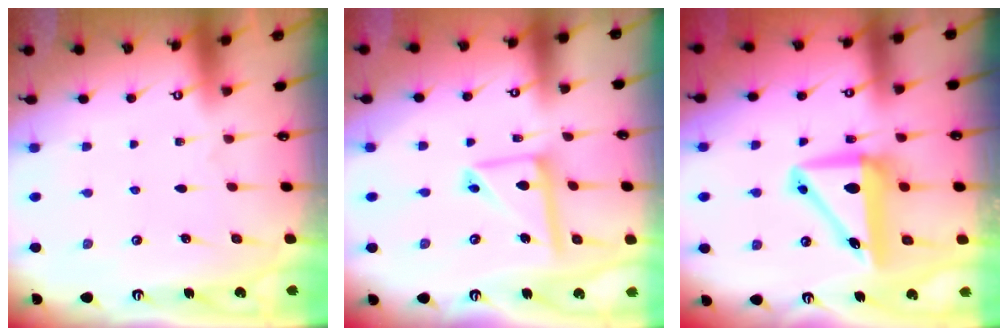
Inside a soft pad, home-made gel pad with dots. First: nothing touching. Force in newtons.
{"total": 11.7, "press": 11.6, "slide": 1.2}
{"total": 10.7, "press": 10.4, "slide": 2.5}